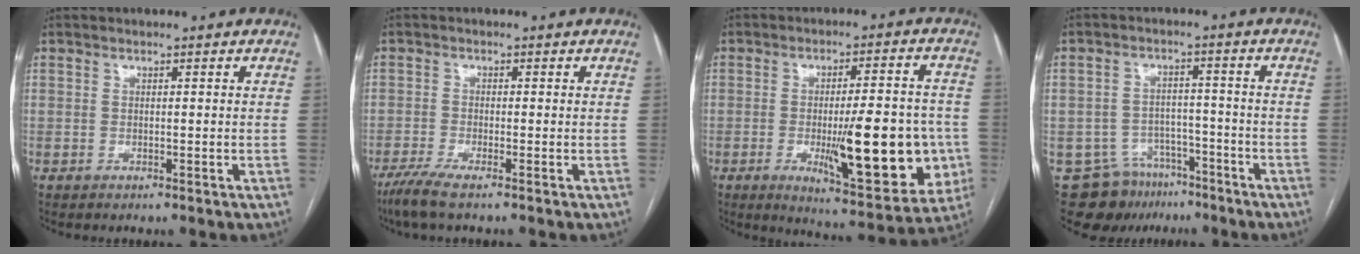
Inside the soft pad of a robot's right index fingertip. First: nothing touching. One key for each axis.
{"total": 3.8, "fx": -2.8, "fy": -0.1, "fz": 2.6, "tx": -0.054, "ty": -0.011, "tz": -0.059}
{"total": 18.1, "fx": -3.7, "fy": 4.2, "fz": 17.2, "tx": -0.216, "ty": -0.003, "tz": -0.038}
{"total": 9.8, "fx": -7.0, "fy": 6.7, "fz": 1.5, "tx": -0.024, "ty": 0.027, "tz": -0.101}